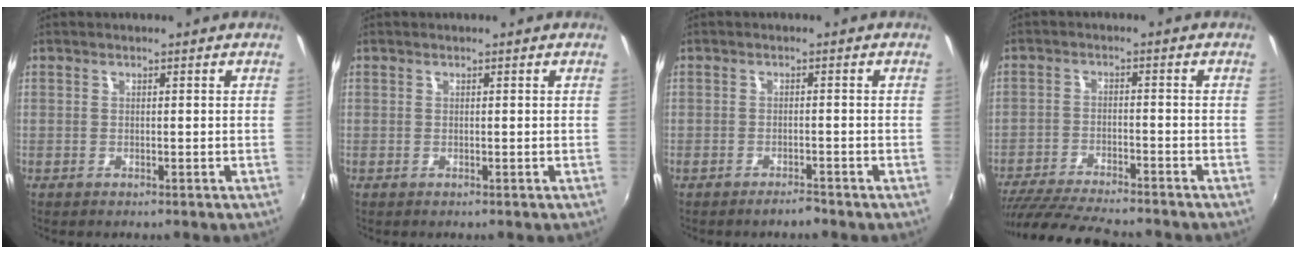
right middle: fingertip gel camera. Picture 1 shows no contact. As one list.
[{"total": 0.0}, {"total": 2.0, "force": [-1.8, 0.3, 0.7], "torque": [-0.018, -0.003, -0.030]}, {"total": 14.4, "force": [-12.9, 1.6, 6.3], "torque": [-0.140, -0.024, -0.216]}]